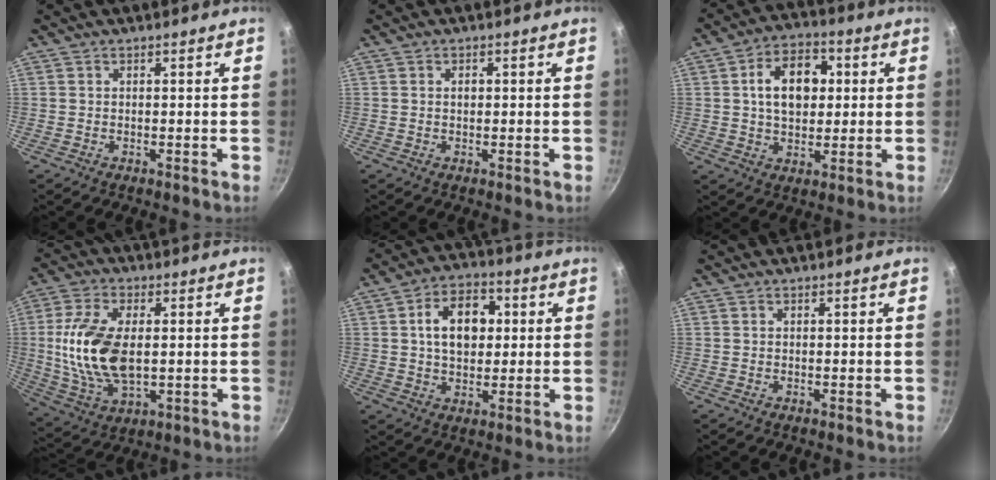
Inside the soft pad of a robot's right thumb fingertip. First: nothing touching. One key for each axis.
{"total": 1.1, "fx": 0.1, "fy": 0.8, "fz": 0.7, "tx": -0.009, "ty": 0.003, "tz": 0.003}
{"total": 12.1, "fx": 2.0, "fy": 8.3, "fz": 8.6, "tx": -0.105, "ty": 0.012, "tz": 0.024}
{"total": 15.6, "fx": 0.7, "fy": 8.4, "fz": 13.1, "tx": -0.253, "ty": -0.001, "tz": 0.018}
{"total": 11.4, "fx": 1.9, "fy": 7.8, "fz": 8.0, "tx": -0.095, "ty": 0.012, "tz": 0.023}
{"total": 0.0}